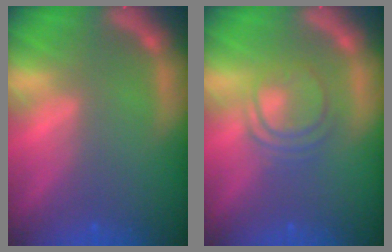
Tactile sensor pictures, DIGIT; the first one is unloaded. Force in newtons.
{"total": 4.5}